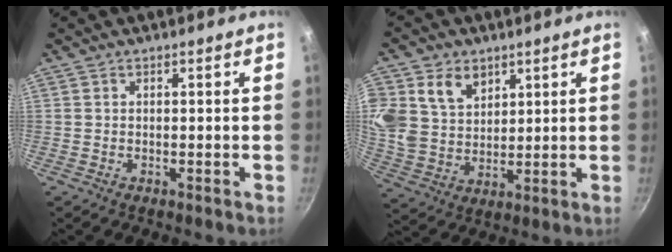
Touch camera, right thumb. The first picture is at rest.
{"total": 15.0, "force": [6.3, 11.4, 7.6], "torque": [-0.160, -0.009, 0.128]}